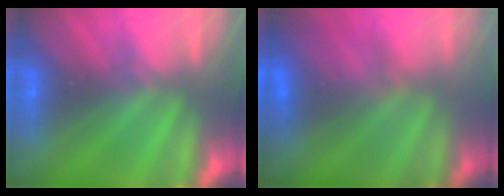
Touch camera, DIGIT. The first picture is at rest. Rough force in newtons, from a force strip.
{"total": 4.5}